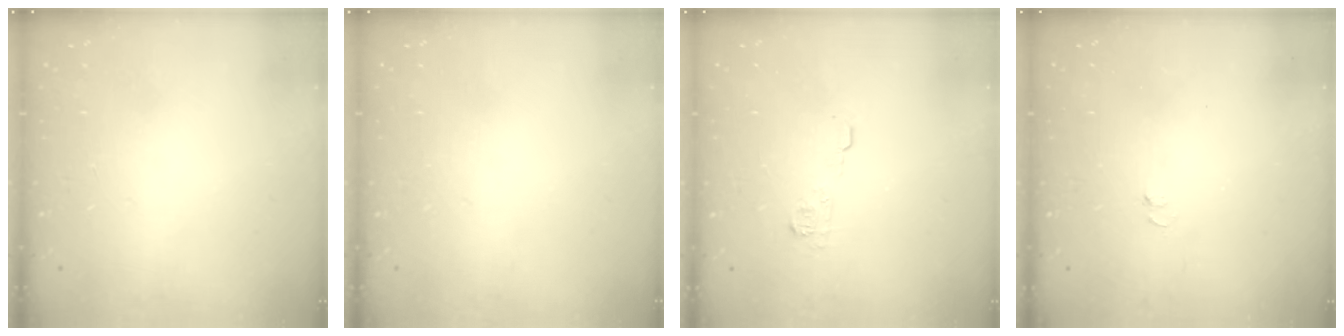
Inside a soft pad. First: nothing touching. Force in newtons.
{"total": 0.0}
{"total": 6.2, "press": 6.2, "slide": 0.5}
{"total": 3.3, "press": 3.2, "slide": 0.7}